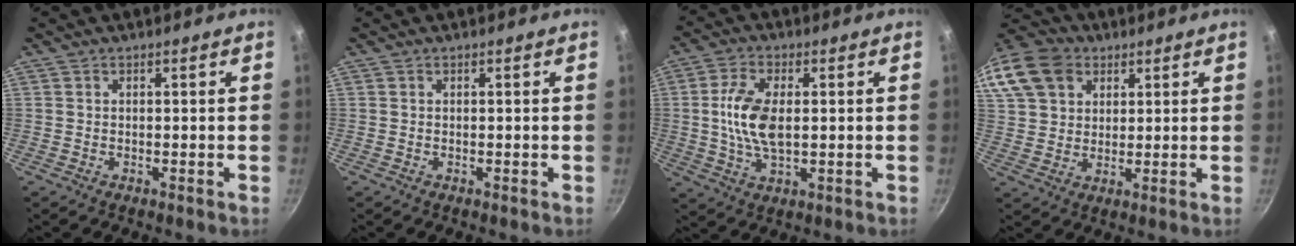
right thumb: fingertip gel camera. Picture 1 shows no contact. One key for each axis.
{"total": 0.0}
{"total": 9.9, "fx": 0.6, "fy": 5.1, "fz": 8.4, "tx": -0.165, "ty": 0.003, "tz": 0.010}
{"total": 20.8, "fx": 9.2, "fy": 15.6, "fz": 10.2, "tx": -0.241, "ty": 0.042, "tz": 0.169}